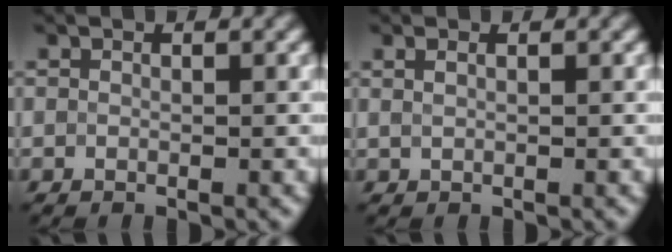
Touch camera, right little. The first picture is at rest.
{"total": 1.2, "force": [0.8, 0.5, 0.7], "torque": [-0.011, -0.001, 0.009]}